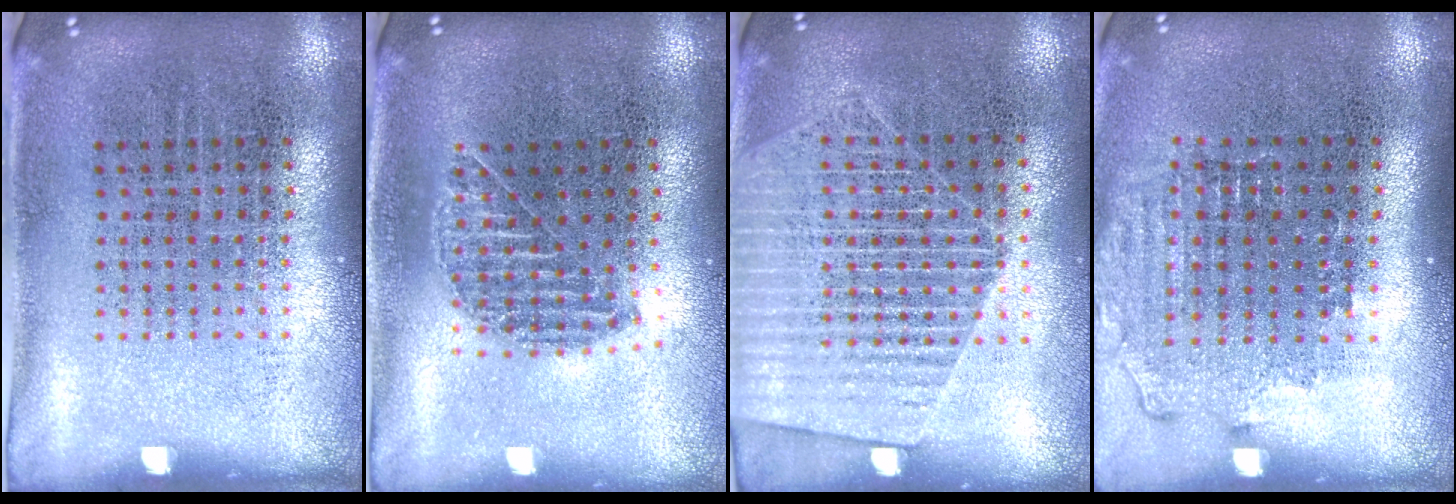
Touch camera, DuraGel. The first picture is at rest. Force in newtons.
{"total": 1.0, "press": 0.9, "slide": 0.4}
{"total": 1.8, "press": 1.6, "slide": 0.9}
{"total": 1.6, "press": 1.4, "slide": 0.6}